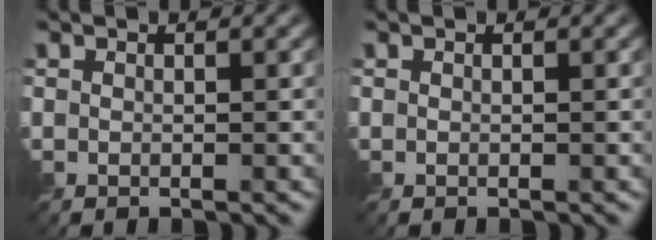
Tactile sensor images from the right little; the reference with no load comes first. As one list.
[{"total": 0.0}]